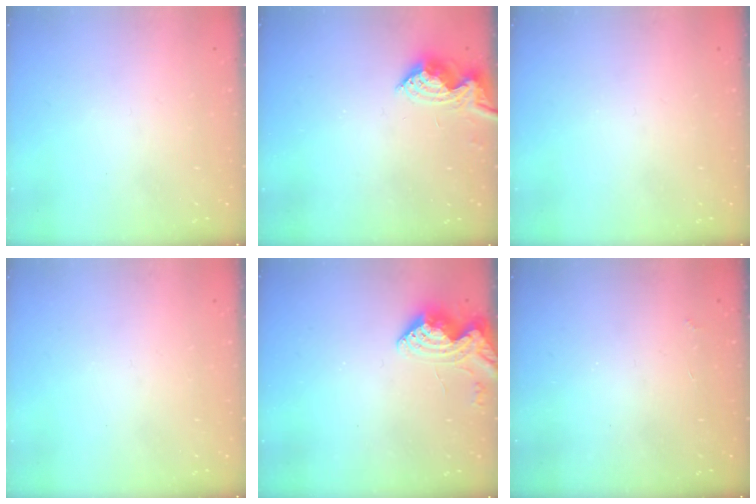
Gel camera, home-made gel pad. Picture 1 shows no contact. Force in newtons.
{"total": 9.0, "press": 9.0, "slide": 0.3}
{"total": 0.0}
{"total": 0.0}
{"total": 7.3, "press": 7.3, "slide": 0.8}
{"total": 2.9, "press": 2.9, "slide": 0.5}